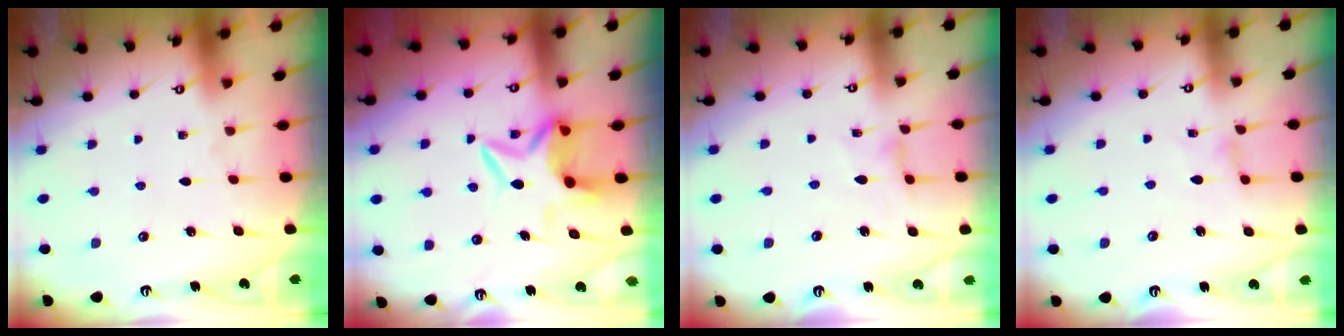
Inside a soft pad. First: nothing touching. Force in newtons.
{"total": 7.0, "press": 7.0, "slide": 0.9}
{"total": 2.5, "press": 2.4, "slide": 0.4}
{"total": 0.9, "press": 0.8, "slide": 0.3}